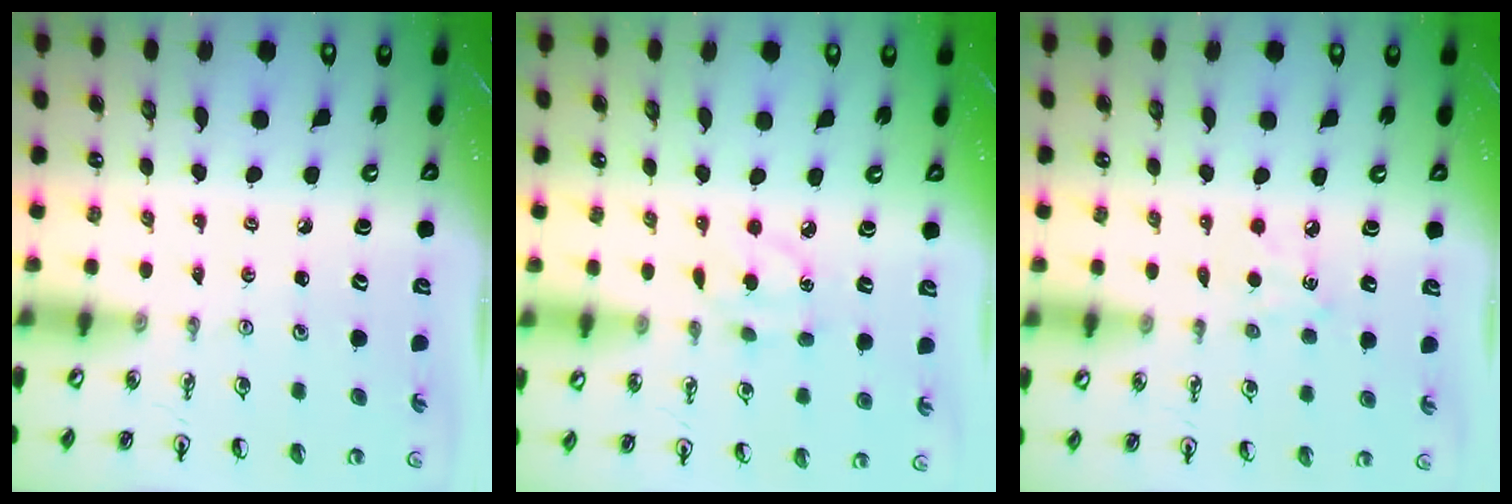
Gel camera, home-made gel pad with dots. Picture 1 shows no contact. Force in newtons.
{"total": 5.2, "press": 5.1, "slide": 0.6}
{"total": 5.5, "press": 5.5, "slide": 0.6}